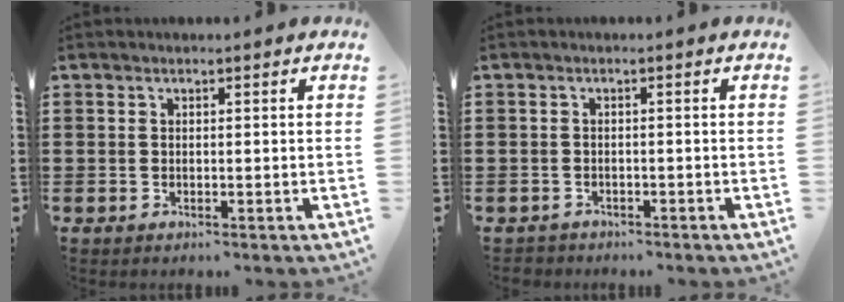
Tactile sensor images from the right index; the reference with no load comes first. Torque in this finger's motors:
{"motor_torque": [0.03, 0.07, -0.13, -0.05]}